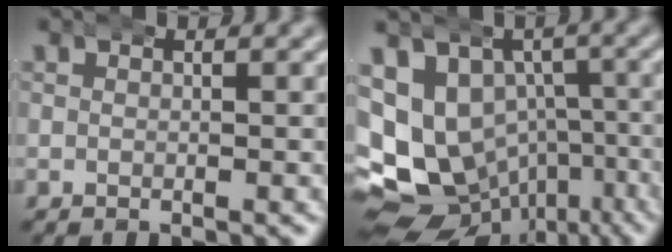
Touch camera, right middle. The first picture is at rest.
{"total": 17.6, "force": [-3.9, 15.4, 7.4], "torque": [-0.173, -0.077, -0.054]}